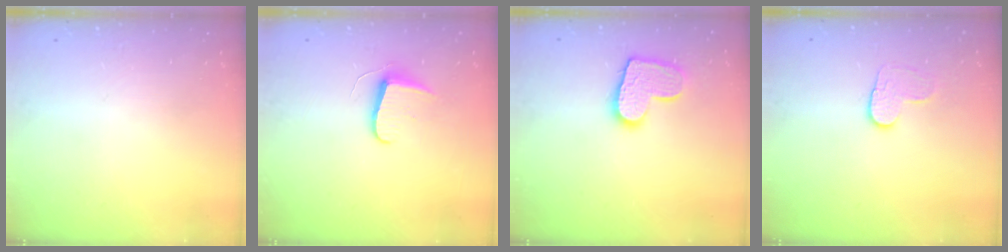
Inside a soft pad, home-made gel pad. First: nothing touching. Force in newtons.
{"total": 7.1, "press": 7.1, "slide": 0.7}
{"total": 11.6, "press": 11.6, "slide": 0.8}
{"total": 4.9, "press": 4.8, "slide": 0.5}